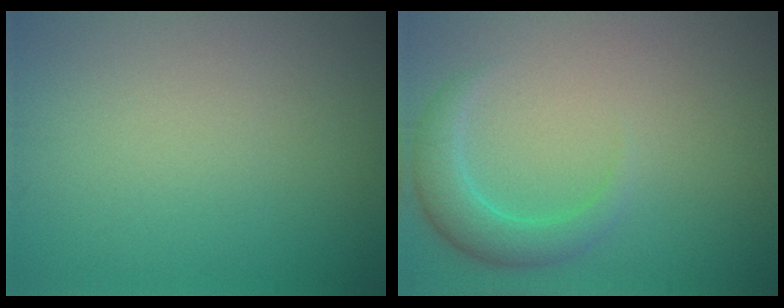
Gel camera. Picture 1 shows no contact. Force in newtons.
{"total": 3.0, "press": 3.0, "slide": 0.1}